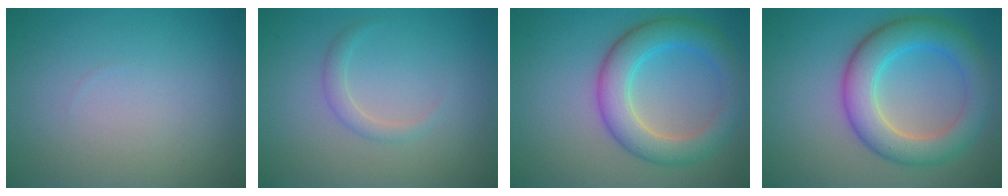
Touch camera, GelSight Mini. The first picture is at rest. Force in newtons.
{"total": 1.4, "press": 1.4, "slide": 0.1}
{"total": 5.8, "press": 5.8, "slide": 0.1}
{"total": 6.6, "press": 6.6, "slide": 0.1}